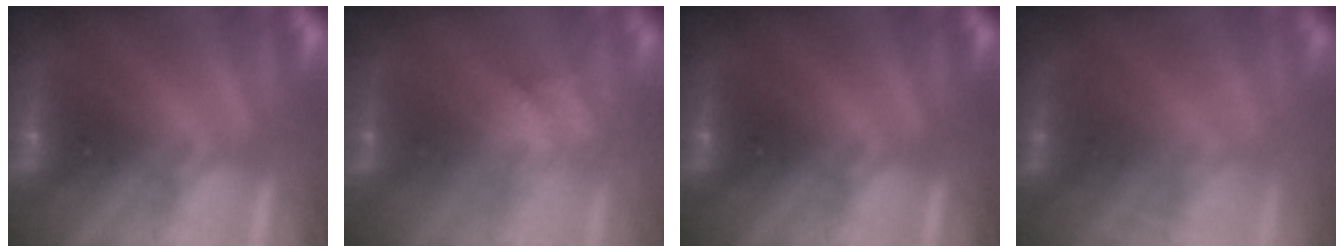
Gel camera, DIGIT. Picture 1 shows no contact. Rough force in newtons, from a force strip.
{"total": 2.8}
{"total": 0.0}
{"total": 1.7}